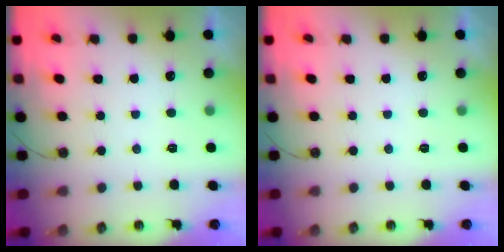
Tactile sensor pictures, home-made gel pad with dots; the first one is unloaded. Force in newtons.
{"total": 0.0}